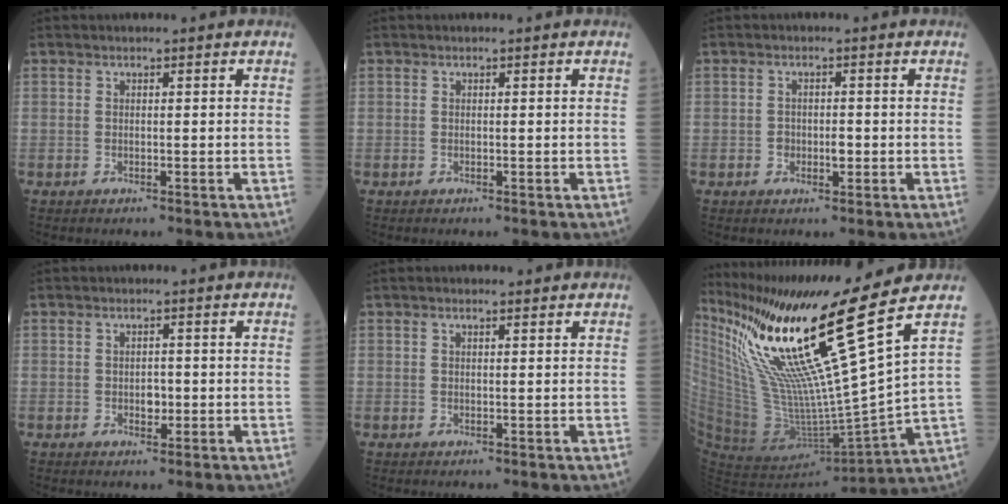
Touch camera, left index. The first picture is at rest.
{"total": 0.0}
{"total": 1.9, "force": [-0.4, 1.2, 1.4], "torque": [-0.021, 0.003, -0.005]}
{"total": 1.6, "force": [-0.2, 1.0, 1.2], "torque": [-0.018, 0.001, -0.001]}
{"total": 1.4, "force": [1.1, 0.3, 0.8], "torque": [-0.018, 0.012, 0.017]}
{"total": 21.5, "force": [13.6, -2.8, 16.4], "torque": [-0.285, -0.036, 0.247]}